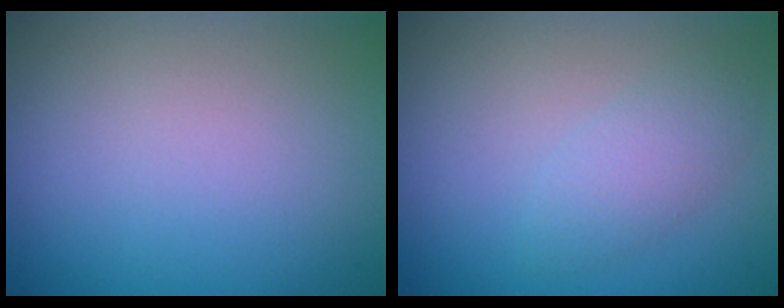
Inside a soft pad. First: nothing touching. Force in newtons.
{"total": 2.1, "press": 2.1, "slide": 0.1}